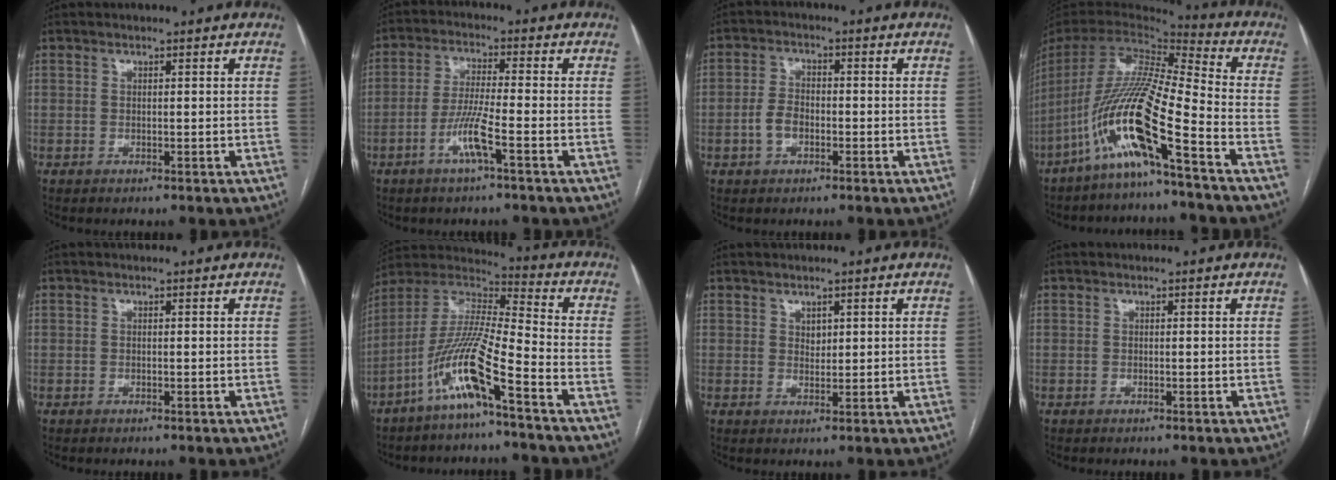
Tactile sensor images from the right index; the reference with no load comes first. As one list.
[{"total": 6.3, "force": [-2.8, 0.0, 5.7], "torque": [-0.117, -0.003, -0.056]}, {"total": 4.0, "force": [-1.2, 2.6, 2.8], "torque": [-0.061, 0.010, -0.021]}, {"total": 16.9, "force": [-8.7, 0.4, 14.5], "torque": [-0.296, -0.019, -0.173]}, {"total": 0.0}, {"total": 13.3, "force": [-7.1, 0.6, 11.3], "torque": [-0.236, -0.004, -0.144]}, {"total": 1.5, "force": [0.8, 1.0, 0.8], "torque": [-0.011, -0.003, 0.018]}, {"total": 0.0}]